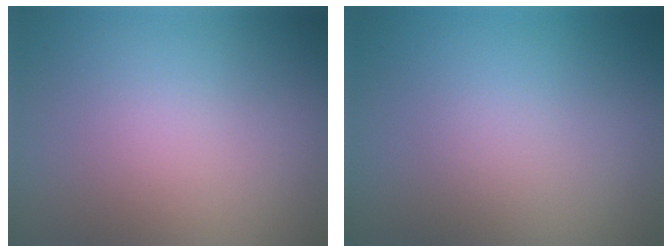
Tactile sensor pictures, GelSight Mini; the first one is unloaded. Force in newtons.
{"total": 0.0}